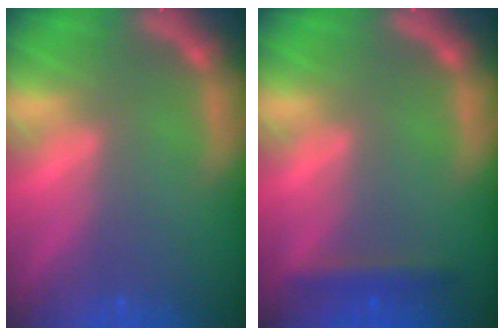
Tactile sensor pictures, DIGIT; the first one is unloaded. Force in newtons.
{"total": 1.9}